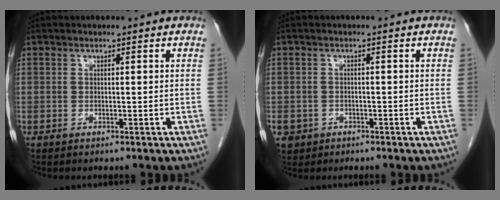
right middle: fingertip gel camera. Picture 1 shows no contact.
{"total": 4.1, "force": [-2.2, 3.4, 0.8], "torque": [-0.018, 0.003, -0.032]}